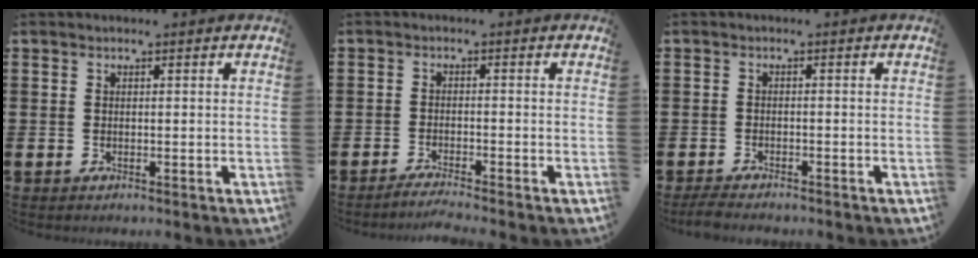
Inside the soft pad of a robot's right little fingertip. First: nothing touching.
{"total": 1.8, "force": [-1.7, -0.2, 0.7], "torque": [-0.010, 0.003, -0.033]}
{"total": 1.6, "force": [-1.5, 0.2, 0.6], "torque": [-0.012, 0.004, -0.031]}